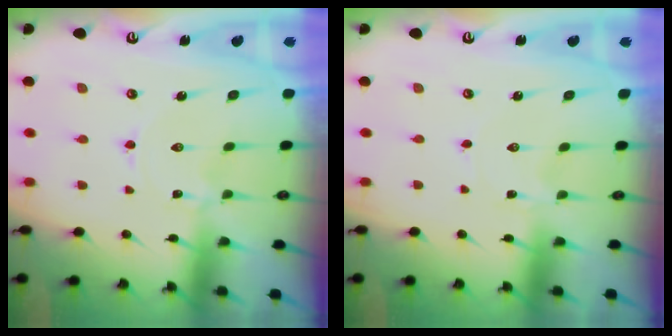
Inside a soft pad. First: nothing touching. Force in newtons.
{"total": 0.0}